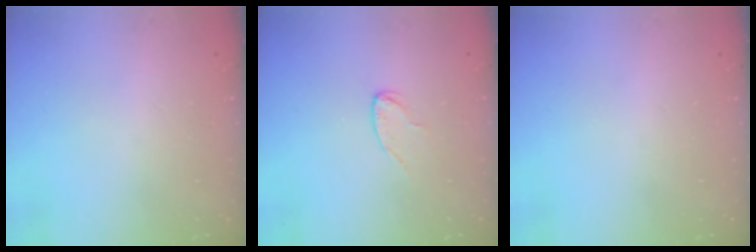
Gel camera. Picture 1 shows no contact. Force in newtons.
{"total": 4.7, "press": 4.7, "slide": 0.4}
{"total": 0.0}